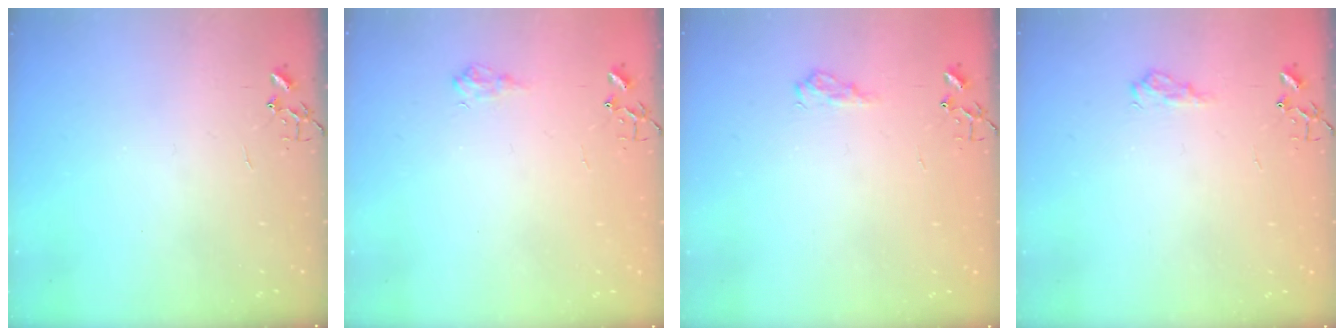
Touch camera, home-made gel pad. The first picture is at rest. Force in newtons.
{"total": 6.8, "press": 6.8, "slide": 0.8}
{"total": 8.2, "press": 8.2, "slide": 0.9}
{"total": 8.2, "press": 8.2, "slide": 0.9}